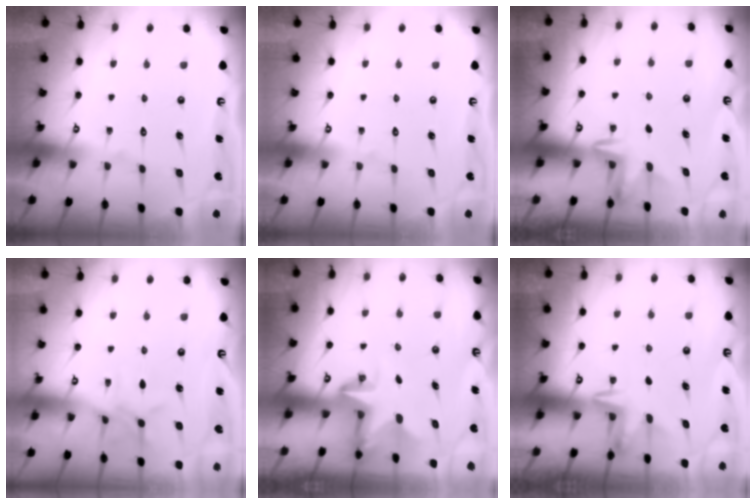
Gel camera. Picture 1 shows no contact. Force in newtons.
{"total": 0.0}
{"total": 2.6, "press": 2.6, "slide": 0.4}
{"total": 5.5, "press": 5.5, "slide": 0.6}
{"total": 2.8, "press": 2.8, "slide": 0.2}
{"total": 2.7, "press": 2.7, "slide": 0.4}